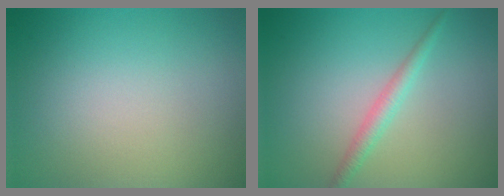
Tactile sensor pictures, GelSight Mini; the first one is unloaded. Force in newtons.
{"total": 1.8, "press": 1.8, "slide": 0.0}